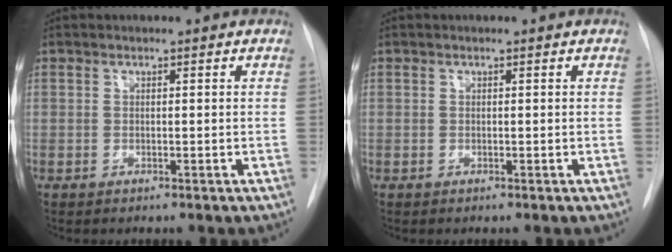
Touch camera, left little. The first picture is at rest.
{"total": 0.0}